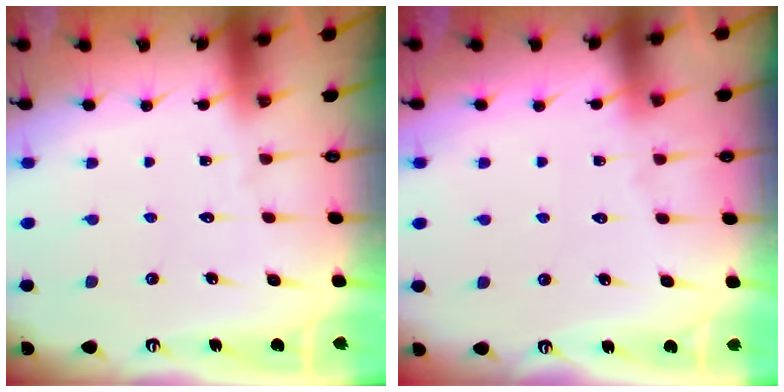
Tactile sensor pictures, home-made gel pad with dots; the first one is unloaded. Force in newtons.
{"total": 5.3, "press": 5.2, "slide": 0.8}